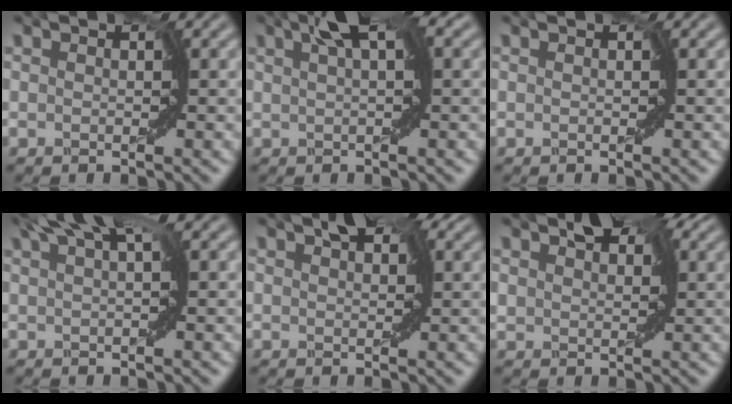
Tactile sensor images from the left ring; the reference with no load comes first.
{"total": 3.4, "force": [1.4, 0.5, 3.0], "torque": [-0.055, 0.014, 0.016]}
{"total": 0.0}
{"total": 3.1, "force": [1.7, 0.3, 2.5], "torque": [-0.041, 0.009, 0.025]}
{"total": 3.1, "force": [1.6, 1.5, 2.2], "torque": [-0.025, 0.010, 0.014]}
{"total": 4.1, "force": [2.4, 2.5, 2.1], "torque": [-0.031, 0.002, 0.033]}